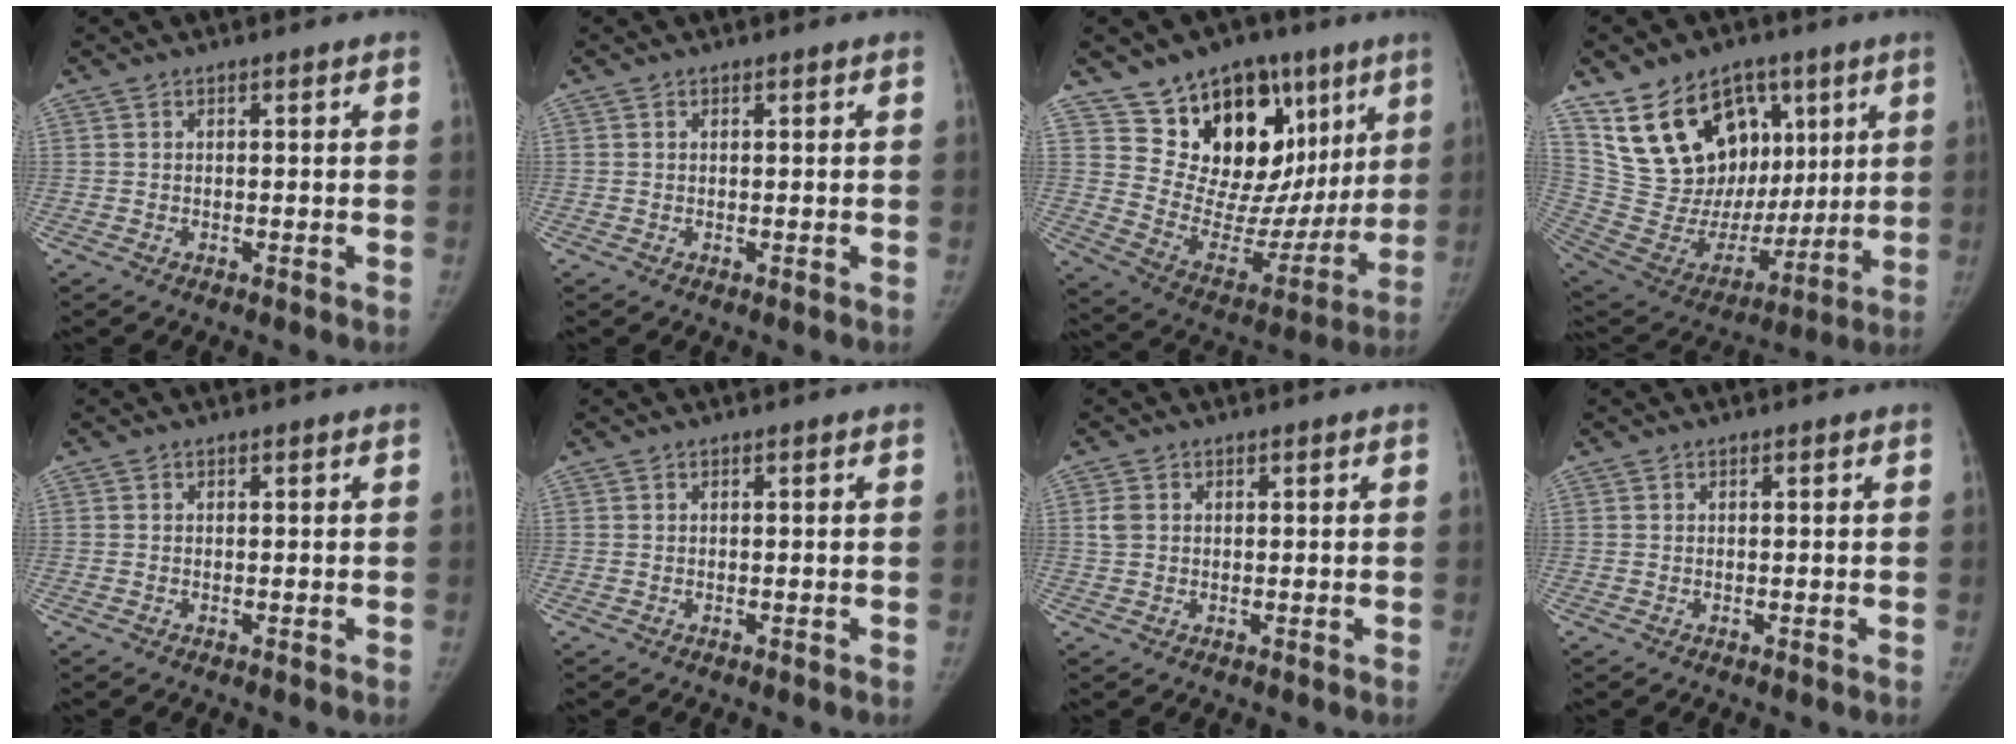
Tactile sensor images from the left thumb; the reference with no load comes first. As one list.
[{"total": 0.0}, {"total": 24.6, "force": [12.1, 15.6, 14.7], "torque": [-0.141, -0.024, 0.203]}, {"total": 24.3, "force": [11.1, 16.4, 14.1], "torque": [-0.201, -0.015, 0.212]}, {"total": 0.0}, {"total": 0.0}, {"total": 2.3, "force": [0.5, 1.9, 1.3], "torque": [-0.027, 0.003, 0.010]}, {"total": 0.0}]